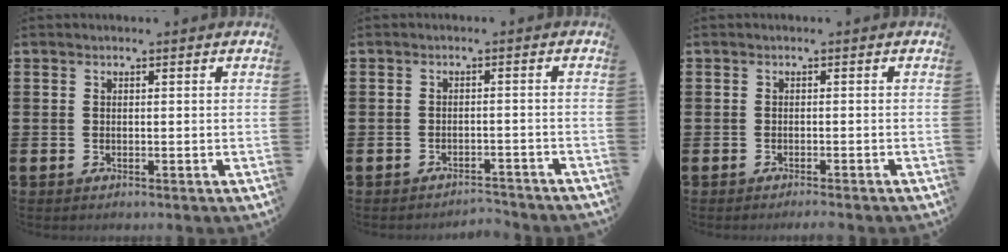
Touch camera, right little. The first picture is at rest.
{"total": 1.9, "force": [-1.9, 0.0, 0.0], "torque": [-0.004, 0.004, -0.042]}
{"total": 0.7, "force": [-0.7, -0.1, 0.2], "torque": [-0.003, -0.002, -0.014]}